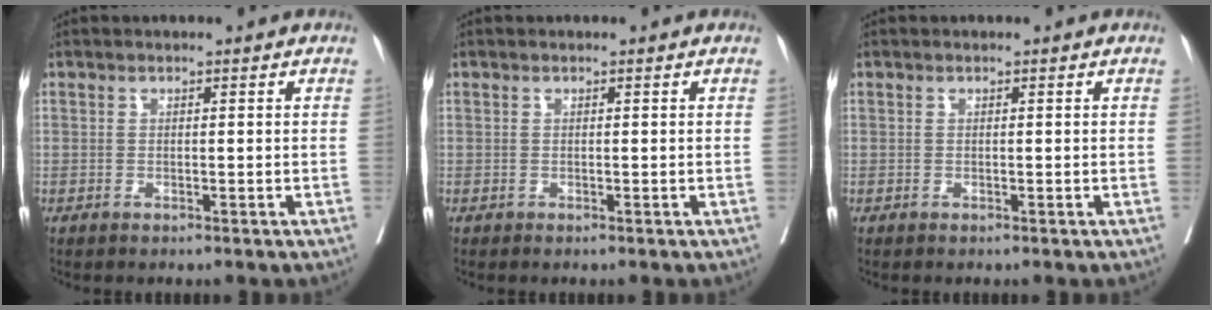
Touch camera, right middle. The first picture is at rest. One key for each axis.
{"total": 0.0}
{"total": 0.0}